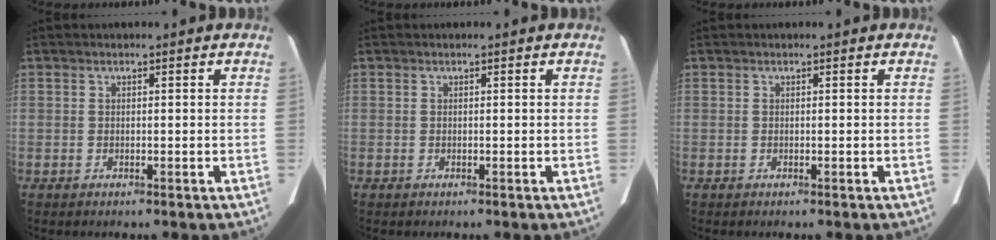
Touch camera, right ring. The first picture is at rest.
{"total": 0.0}
{"total": 0.0}